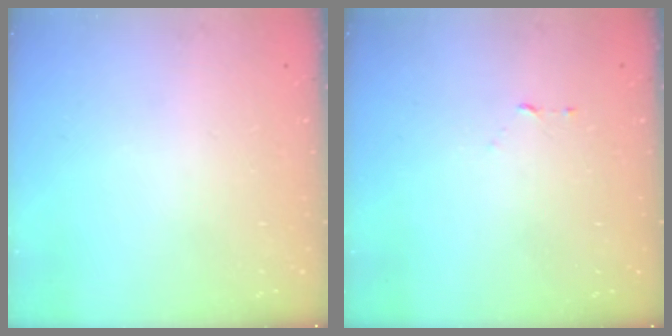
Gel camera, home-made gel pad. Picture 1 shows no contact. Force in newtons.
{"total": 3.2, "press": 3.2, "slide": 0.3}